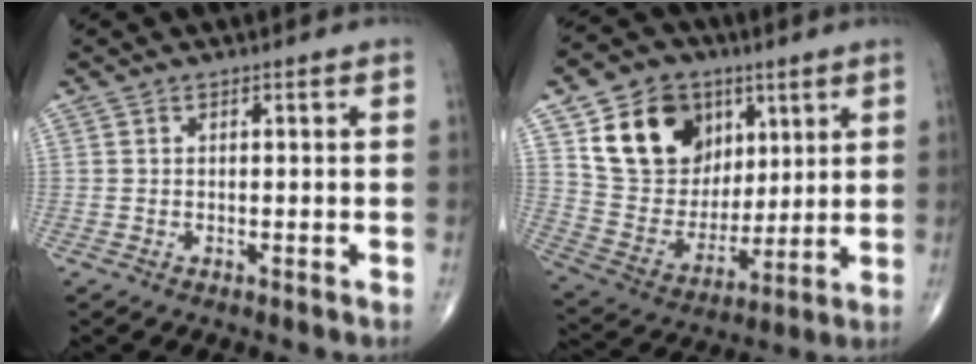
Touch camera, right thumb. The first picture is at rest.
{"total": 18.7, "force": [8.0, 14.2, 9.2], "torque": [-0.127, -0.023, 0.155]}